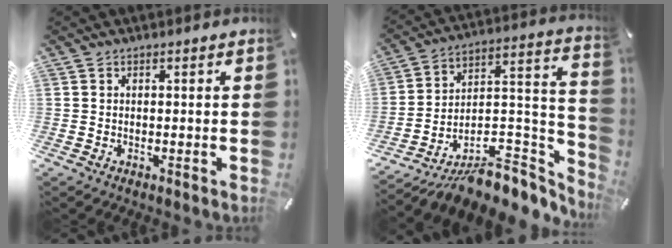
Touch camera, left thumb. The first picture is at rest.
{"total": 9.8, "force": [-6.8, 5.7, 4.1], "torque": [-0.021, -0.008, -0.113]}